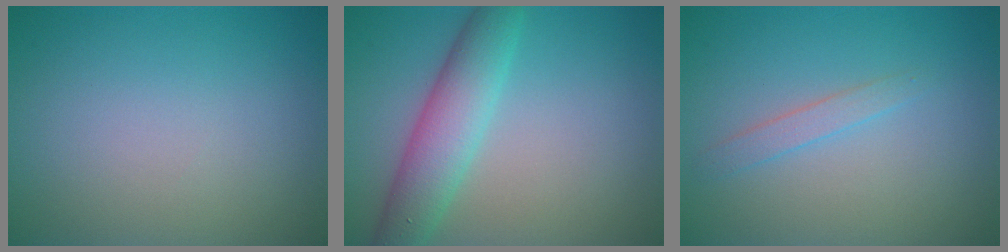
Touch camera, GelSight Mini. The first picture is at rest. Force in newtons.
{"total": 5.1, "press": 5.1, "slide": 0.1}
{"total": 1.3, "press": 1.3, "slide": 0.0}